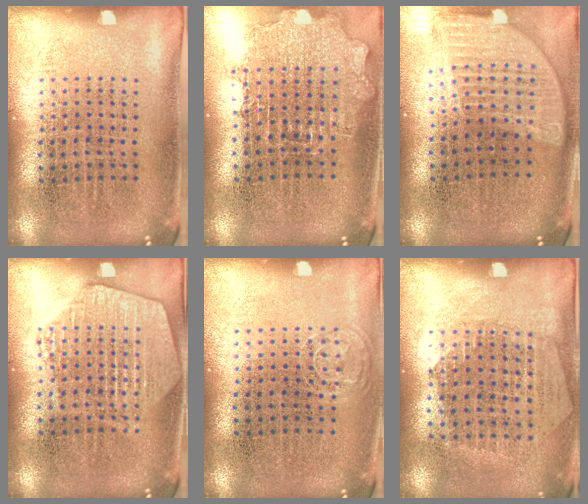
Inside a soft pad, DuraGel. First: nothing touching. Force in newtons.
{"total": 1.6, "press": 1.3, "slide": 0.8}
{"total": 1.7, "press": 1.5, "slide": 0.9}
{"total": 2.8, "press": 2.7, "slide": 0.4}
{"total": 0.6, "press": 0.6, "slide": 0.3}
{"total": 1.3, "press": 1.2, "slide": 0.5}